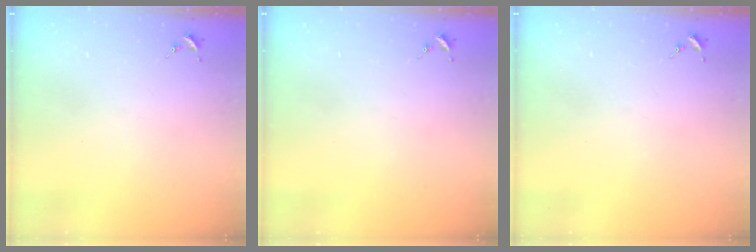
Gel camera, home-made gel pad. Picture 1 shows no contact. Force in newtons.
{"total": 0.0}
{"total": 0.0}